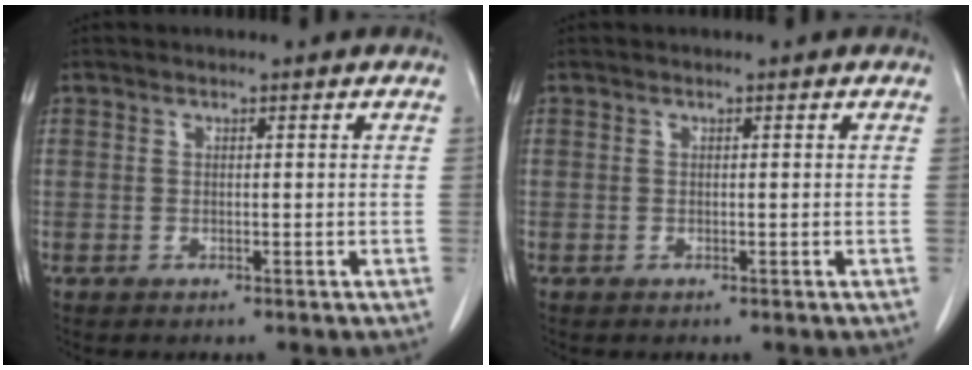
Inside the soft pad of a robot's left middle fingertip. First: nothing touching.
{"total": 0.0}